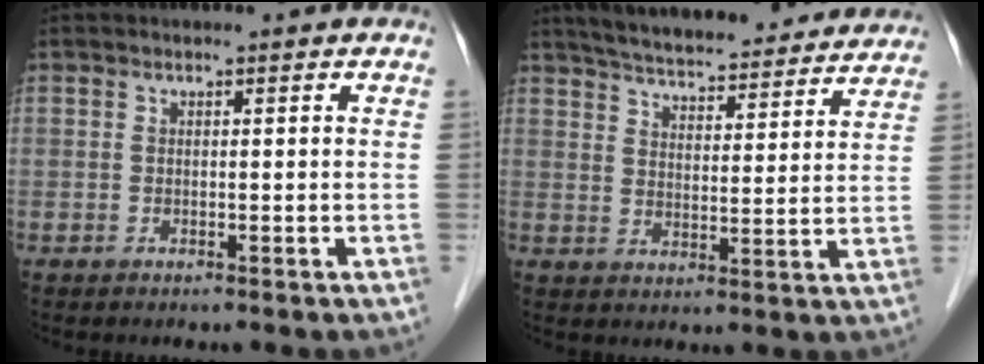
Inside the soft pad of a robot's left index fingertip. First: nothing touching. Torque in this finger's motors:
{"motor_torque": [-0.14, -0.83, 0.51, 0.12]}